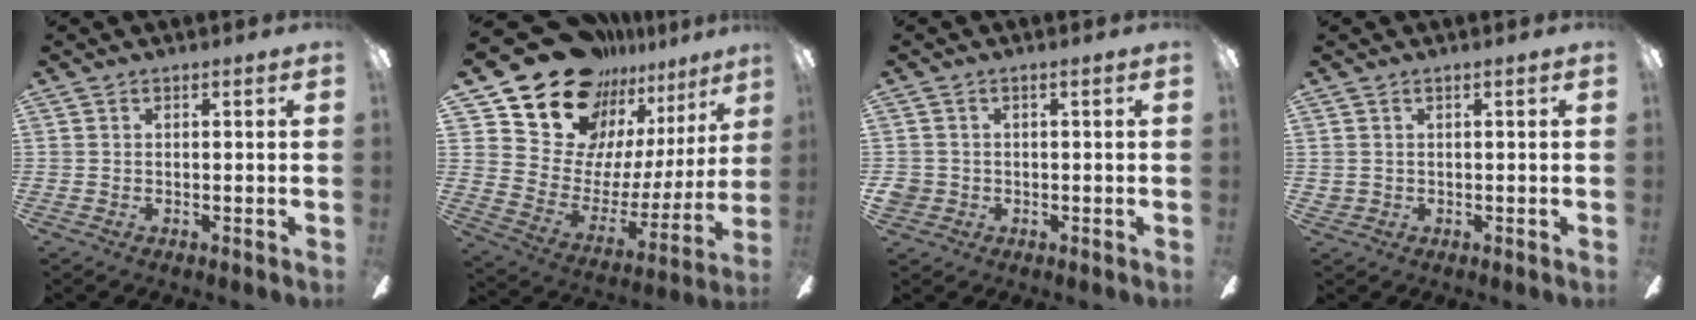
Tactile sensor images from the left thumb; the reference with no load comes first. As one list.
[{"total": 20.7, "force": [17.4, 9.9, 5.4], "torque": [-0.116, -0.135, 0.330]}, {"total": 2.3, "force": [-0.5, 2.2, 0.7], "torque": [-0.012, 0.003, -0.010]}, {"total": 0.8, "force": [0.4, 0.7, 0.3], "torque": [-0.007, 0.003, 0.006]}]